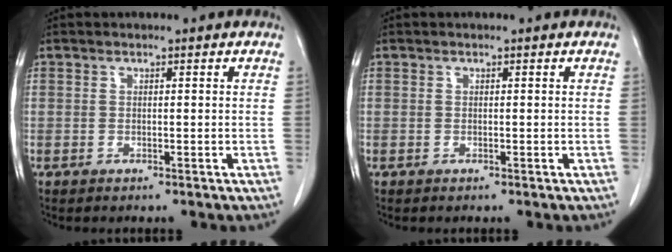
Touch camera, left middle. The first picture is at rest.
{"total": 0.0}